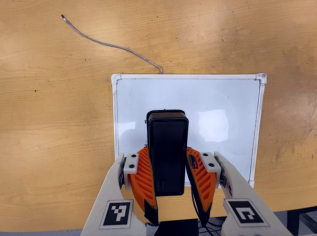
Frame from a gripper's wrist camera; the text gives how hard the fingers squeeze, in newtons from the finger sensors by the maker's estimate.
{"total": 6.1, "left": 5.4, "right": 6.7}